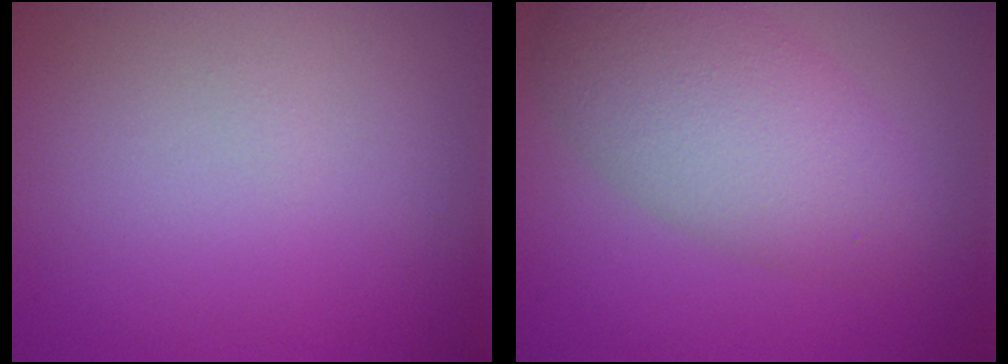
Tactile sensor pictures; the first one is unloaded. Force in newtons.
{"total": 6.0, "press": 6.0, "slide": 0.0}